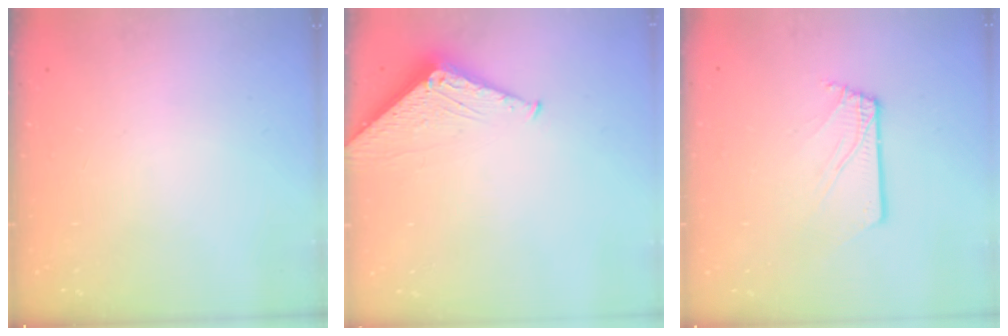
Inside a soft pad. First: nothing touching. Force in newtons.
{"total": 3.8, "press": 3.8, "slide": 0.5}
{"total": 2.6, "press": 2.6, "slide": 0.3}